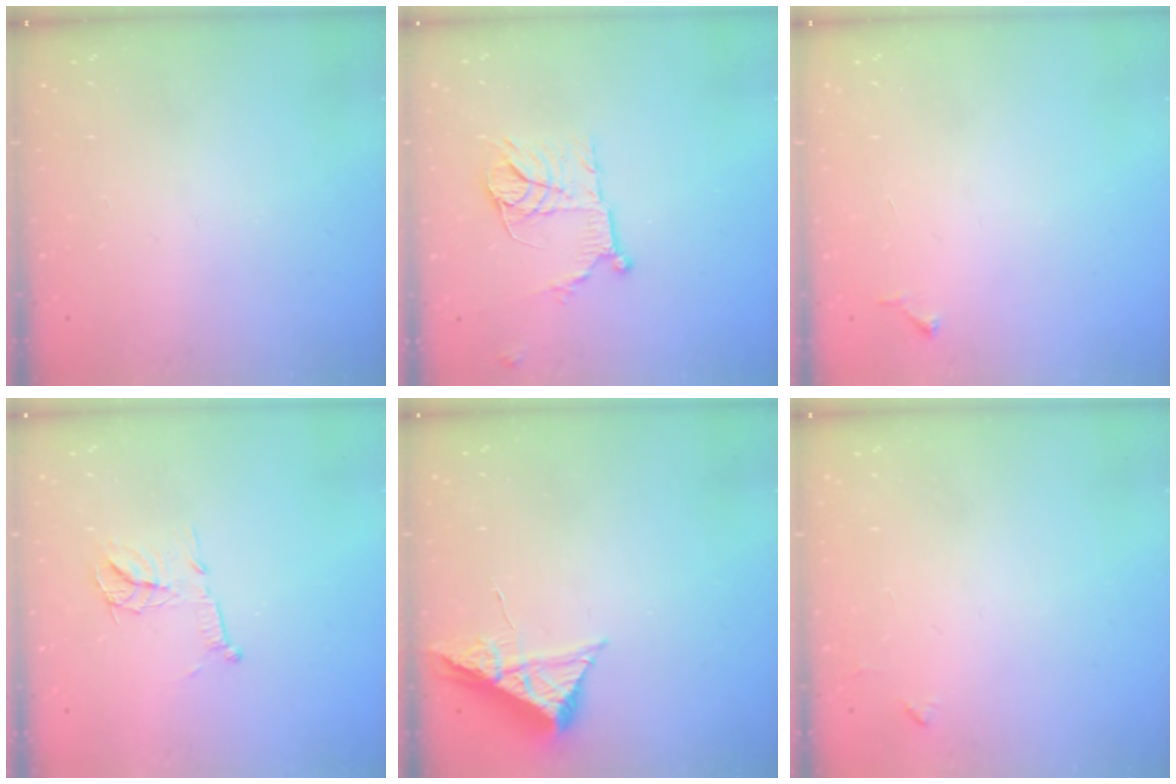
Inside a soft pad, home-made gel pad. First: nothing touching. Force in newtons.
{"total": 12.2, "press": 12.1, "slide": 1.1}
{"total": 4.2, "press": 4.1, "slide": 0.4}
{"total": 11.7, "press": 11.7, "slide": 0.7}
{"total": 7.9, "press": 7.9, "slide": 0.8}
{"total": 3.5, "press": 3.5, "slide": 0.5}